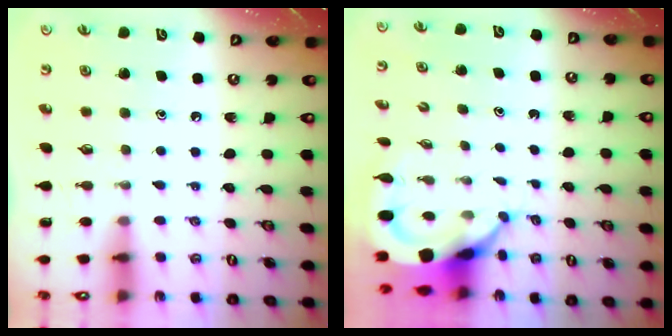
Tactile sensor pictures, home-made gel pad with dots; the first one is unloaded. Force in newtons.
{"total": 5.9, "press": 5.8, "slide": 0.7}